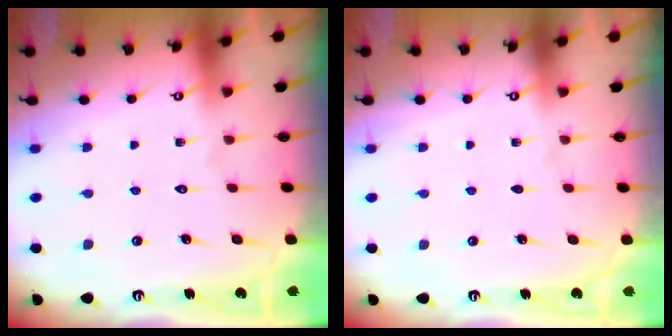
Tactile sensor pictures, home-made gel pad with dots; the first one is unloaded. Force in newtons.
{"total": 0.0}